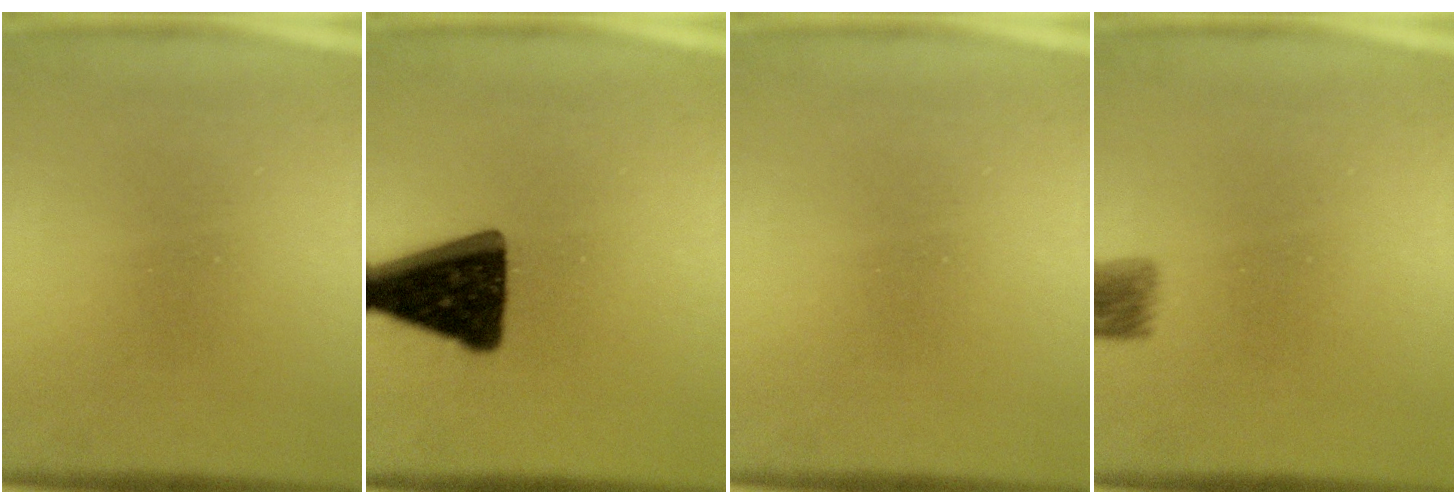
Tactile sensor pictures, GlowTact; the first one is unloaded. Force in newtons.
{"total": 16.6}
{"total": 0.0}
{"total": 3.0}